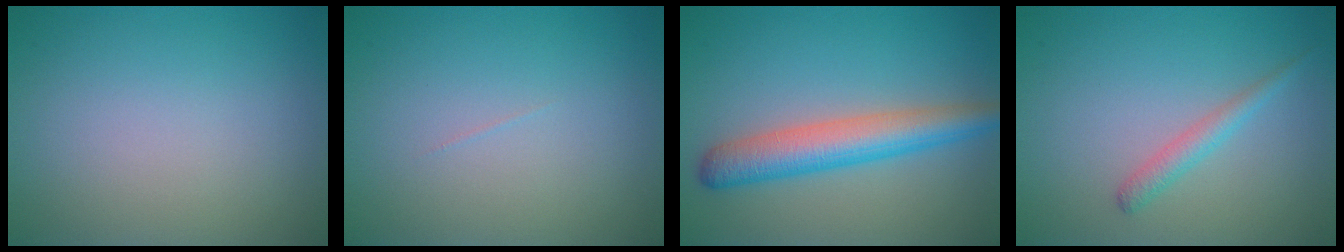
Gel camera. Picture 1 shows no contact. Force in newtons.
{"total": 0.0}
{"total": 5.2, "press": 5.2, "slide": 0.2}
{"total": 1.6, "press": 1.6, "slide": 0.1}